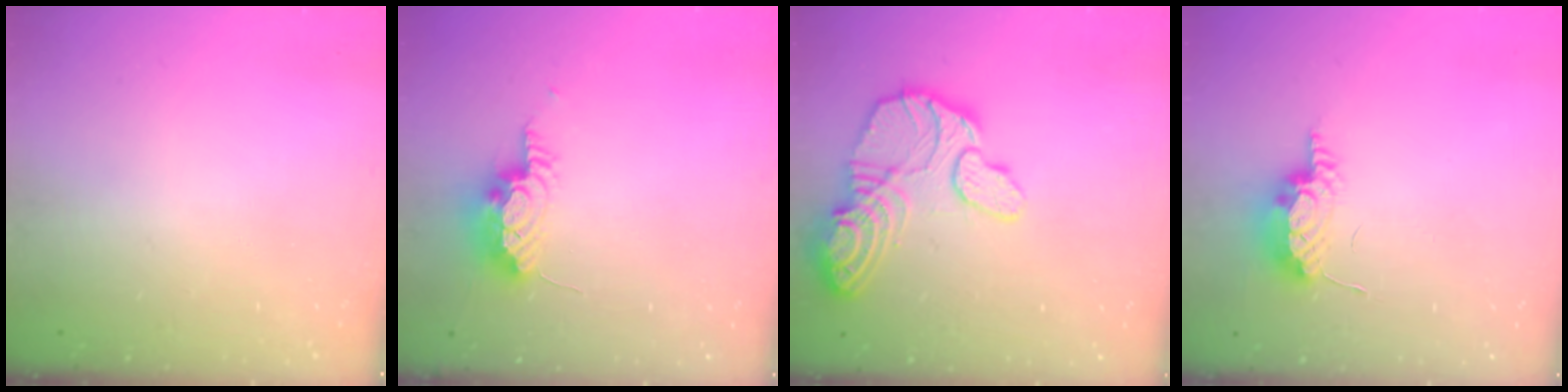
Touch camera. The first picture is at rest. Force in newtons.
{"total": 15.1, "press": 10.5, "slide": 10.8}
{"total": 18.0, "press": 17.9, "slide": 1.7}
{"total": 7.7, "press": 7.4, "slide": 1.8}